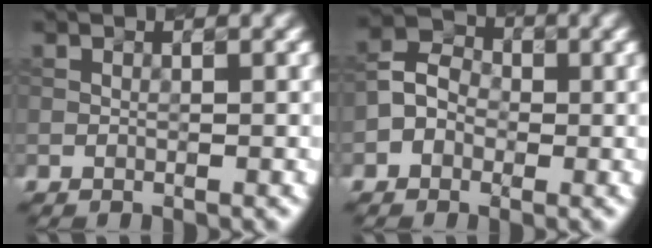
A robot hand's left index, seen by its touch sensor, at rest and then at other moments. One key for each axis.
{"total": 2.8, "fx": -0.7, "fy": 2.4, "fz": 1.4, "tx": -0.025, "ty": 0.014, "tz": -0.025}